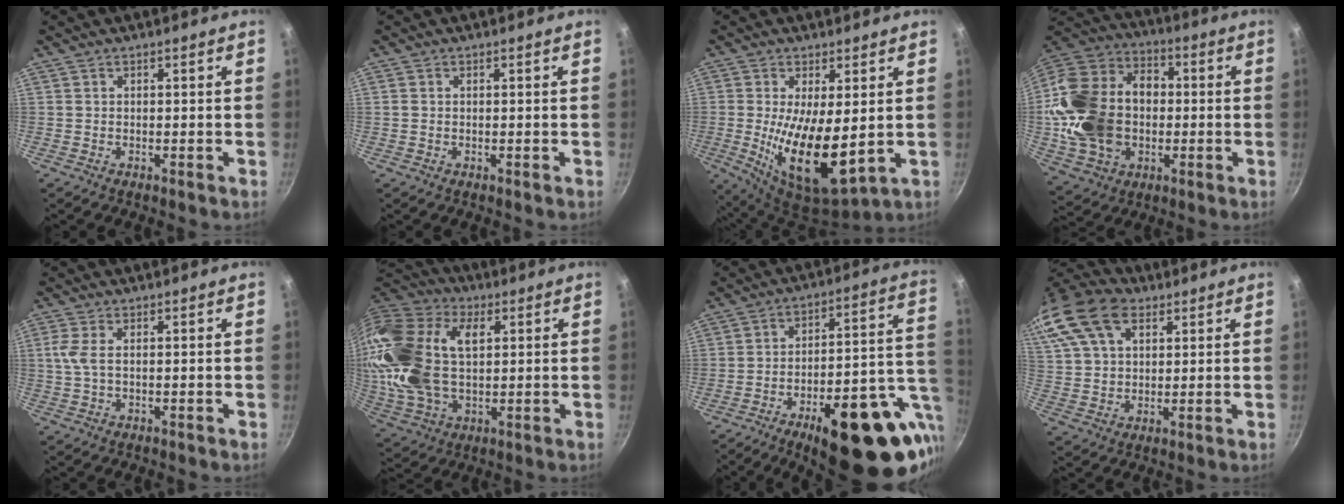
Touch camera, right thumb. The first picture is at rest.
{"total": 0.6, "force": [0.0, 0.5, 0.3], "torque": [-0.007, 0.002, 0.000]}
{"total": 14.9, "force": [-0.3, 6.0, 13.7], "torque": [-0.241, -0.031, 0.010]}
{"total": 24.8, "force": [-1.5, 18.5, 16.4], "torque": [-0.298, 0.044, -0.017]}
{"total": 3.5, "force": [0.5, 1.6, 3.1], "torque": [-0.077, 0.005, 0.009]}
{"total": 23.3, "force": [5.1, 14.1, 17.8], "torque": [-0.344, -0.003, 0.090]}
{"total": 27.0, "force": [-9.5, 10.6, 23.0], "torque": [-0.276, 0.030, -0.123]}
{"total": 22.3, "force": [10.7, 14.4, 13.2], "torque": [-0.296, 0.034, 0.195]}